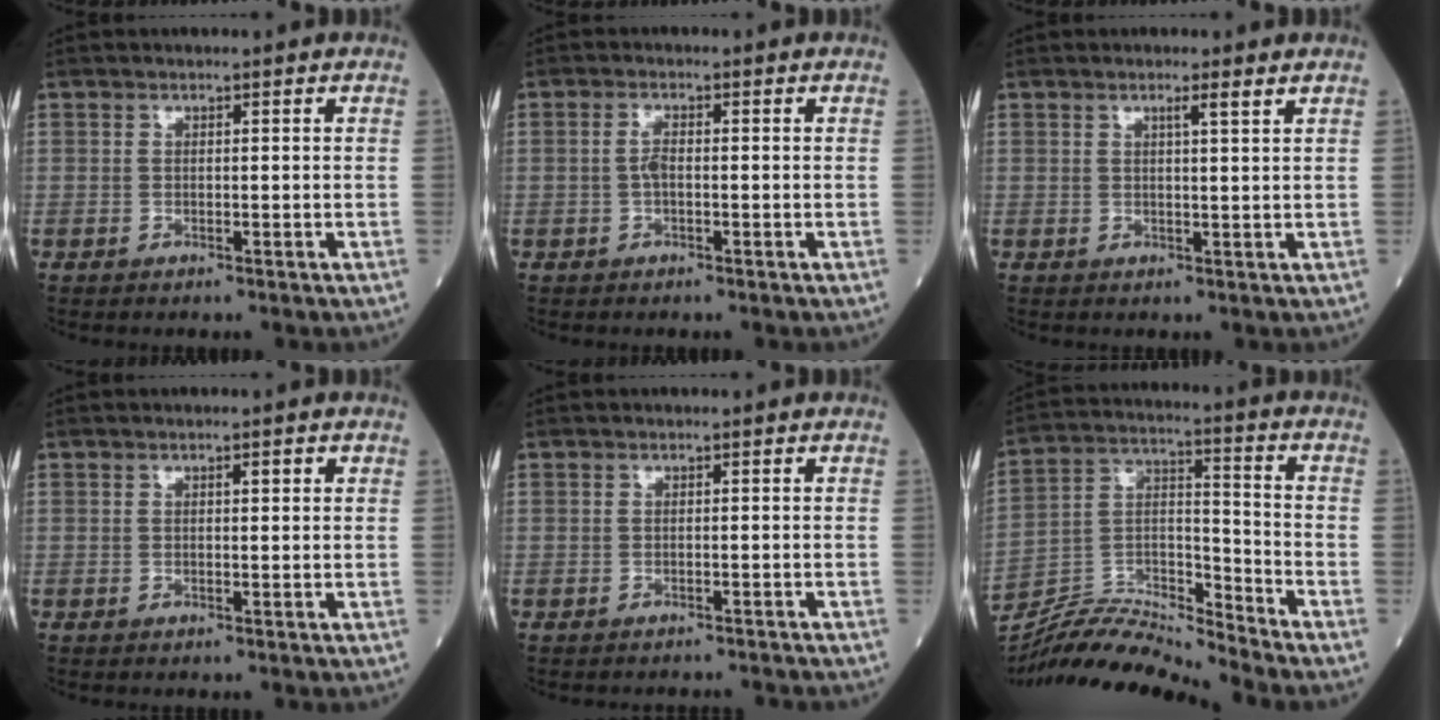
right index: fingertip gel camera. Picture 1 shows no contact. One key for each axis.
{"total": 1.9, "fx": -0.2, "fy": 0.6, "fz": 1.8, "tx": -0.040, "ty": 0.003, "tz": -0.005}
{"total": 1.7, "fx": 1.1, "fy": -0.3, "fz": 1.3, "tx": -0.023, "ty": 0.001, "tz": 0.020}
{"total": 1.1, "fx": 0.5, "fy": 0.2, "fz": 1.0, "tx": -0.014, "ty": 0.002, "tz": 0.005}
{"total": 3.1, "fx": -3.1, "fy": 0.3, "fz": 0.3, "tx": -0.002, "ty": -0.007, "tz": -0.035}
{"total": 12.8, "fx": -12.6, "fy": -1.0, "fz": 2.0, "tx": -0.034, "ty": 0.036, "tz": -0.238}